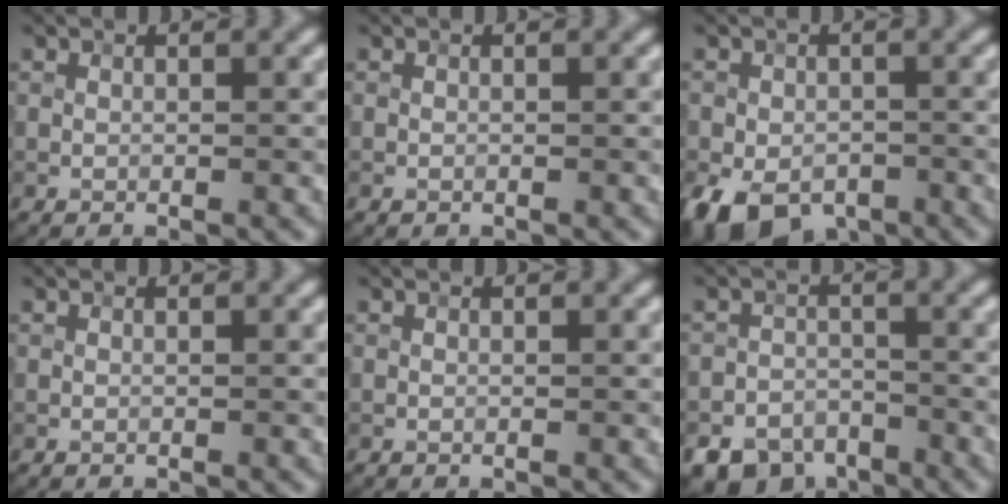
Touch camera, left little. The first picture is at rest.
{"total": 0.0}
{"total": 6.7, "force": [-3.2, 4.8, 3.5], "torque": [-0.055, -0.012, -0.058]}
{"total": 0.0}
{"total": 0.0}
{"total": 6.0, "force": [-4.7, 3.7, 1.1], "torque": [-0.001, -0.008, -0.073]}